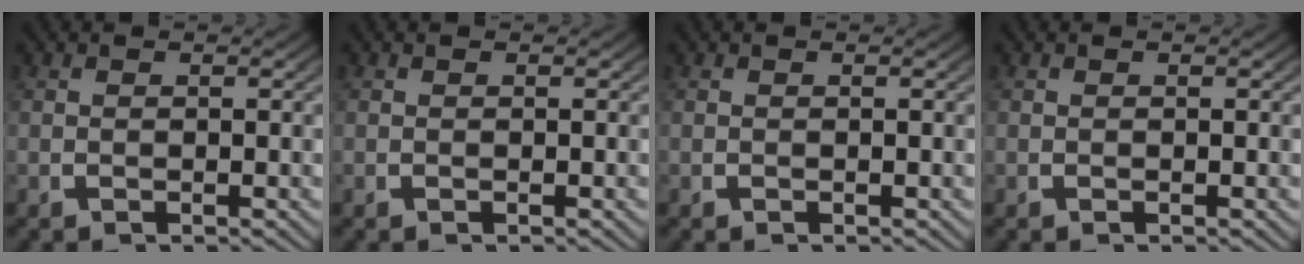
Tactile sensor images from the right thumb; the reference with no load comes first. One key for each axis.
{"total": 0.0}
{"total": 0.0}
{"total": 0.0}